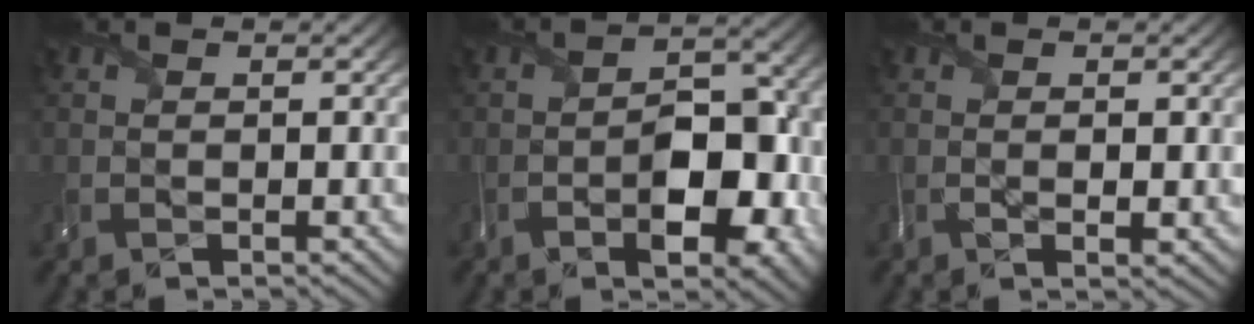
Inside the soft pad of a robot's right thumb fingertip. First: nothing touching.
{"total": 9.4, "force": [-3.3, 5.0, 7.2], "torque": [-0.104, -0.006, -0.055]}
{"total": 1.6, "force": [-0.2, 0.7, 1.5], "torque": [-0.030, -0.007, -0.003]}